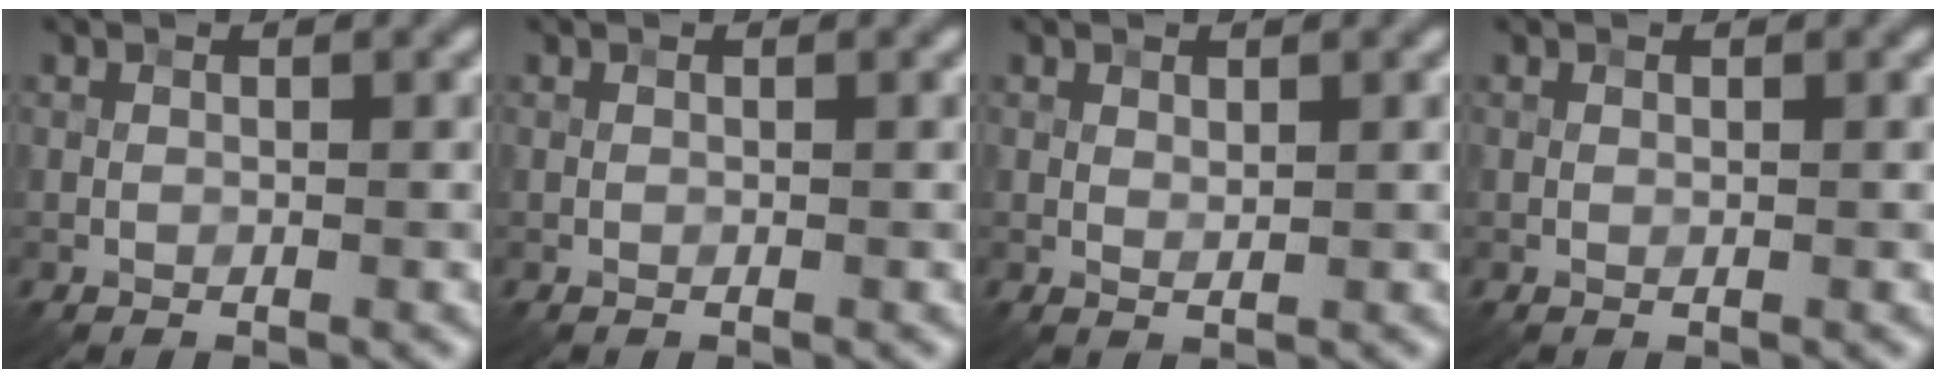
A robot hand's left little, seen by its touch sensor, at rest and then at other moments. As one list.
[{"total": 0.0}, {"total": 0.6, "force": [0.4, 0.3, 0.4], "torque": [-0.010, -0.003, 0.008]}, {"total": 0.0}]